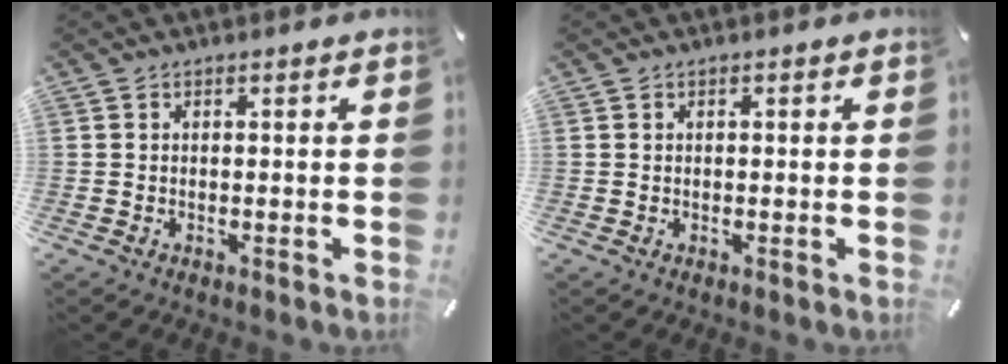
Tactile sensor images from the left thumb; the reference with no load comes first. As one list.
[{"total": 0.0}]